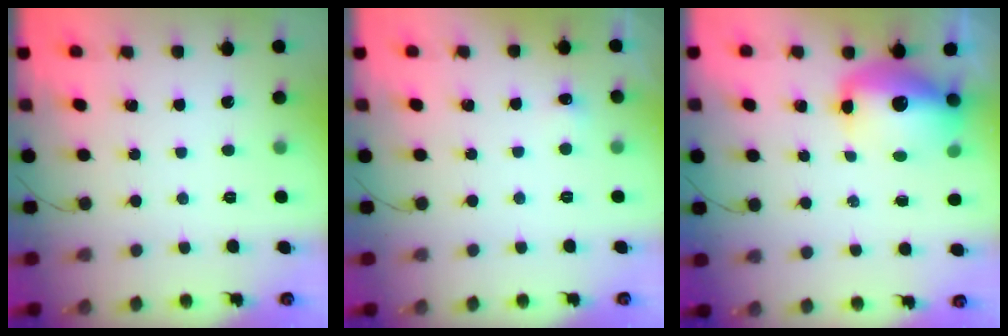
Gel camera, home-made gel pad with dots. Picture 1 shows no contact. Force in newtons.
{"total": 3.6, "press": 3.4, "slide": 1.0}
{"total": 12.8, "press": 12.4, "slide": 2.9}